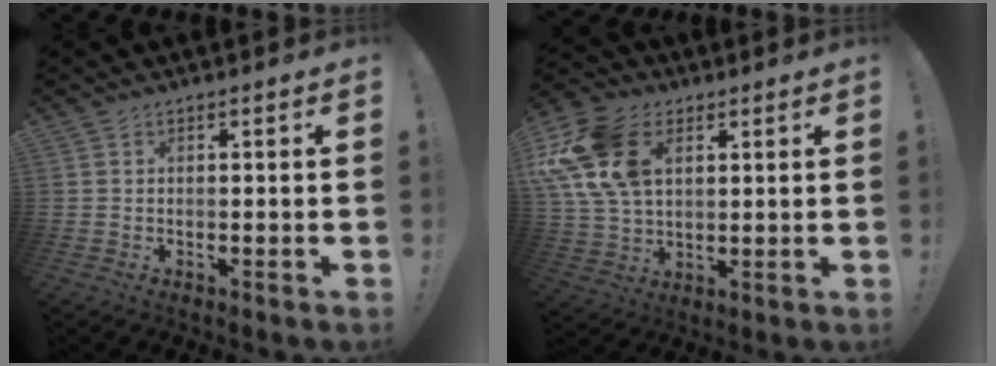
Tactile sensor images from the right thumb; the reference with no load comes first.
{"total": 19.4, "force": [6.6, 13.3, 12.6], "torque": [-0.249, -0.022, 0.121]}